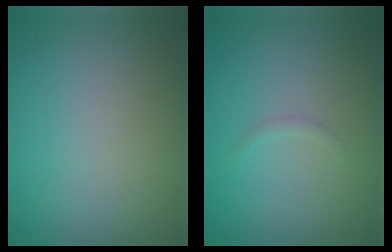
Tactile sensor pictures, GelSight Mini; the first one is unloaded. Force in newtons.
{"total": 0.5, "press": 0.5, "slide": 0.0}